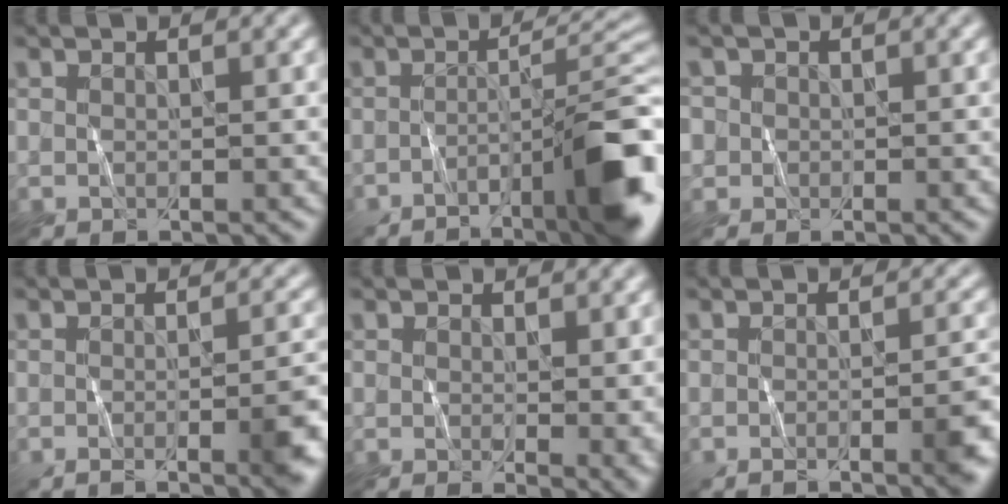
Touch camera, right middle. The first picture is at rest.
{"total": 8.6, "force": [-3.7, 1.6, 7.7], "torque": [-0.094, 0.014, -0.061]}
{"total": 1.8, "force": [-0.2, 1.8, -0.1], "torque": [0.014, 0.006, -0.005]}
{"total": 4.1, "force": [-1.8, 1.1, 3.5], "torque": [-0.033, 0.001, -0.027]}
{"total": 2.6, "force": [0.2, 0.8, 2.5], "torque": [-0.026, -0.002, 0.005]}
{"total": 3.3, "force": [-1.7, 0.8, 2.7], "torque": [-0.025, 0.000, -0.031]}